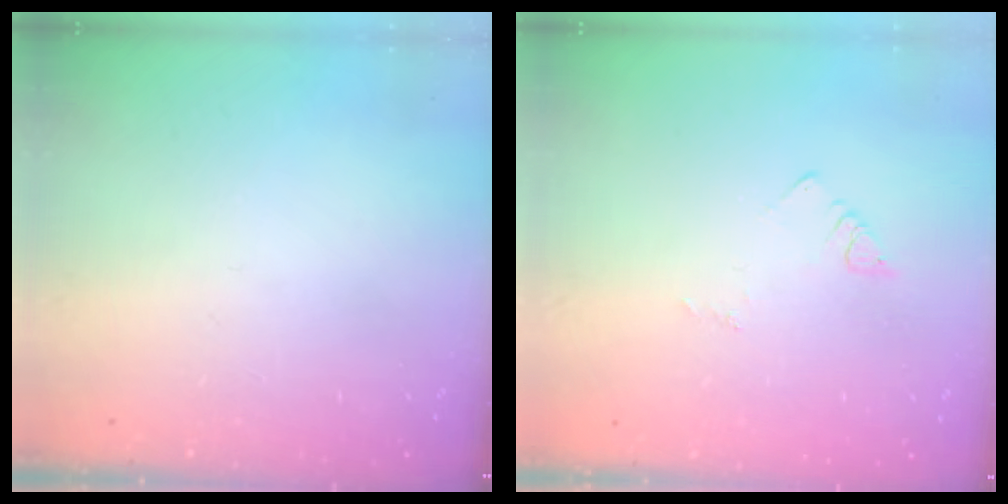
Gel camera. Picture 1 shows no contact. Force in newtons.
{"total": 3.2, "press": 3.2, "slide": 0.3}